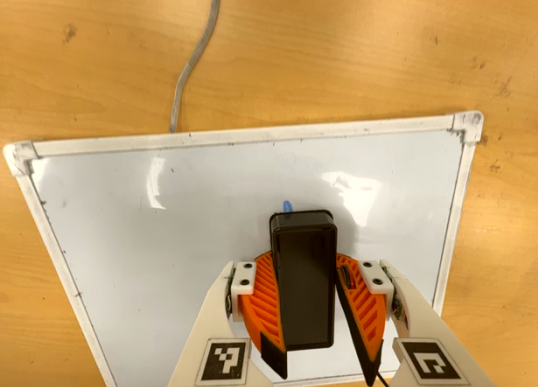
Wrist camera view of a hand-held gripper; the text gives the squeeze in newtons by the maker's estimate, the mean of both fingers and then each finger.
{"total": 12.9, "left": 14.4, "right": 11.4}